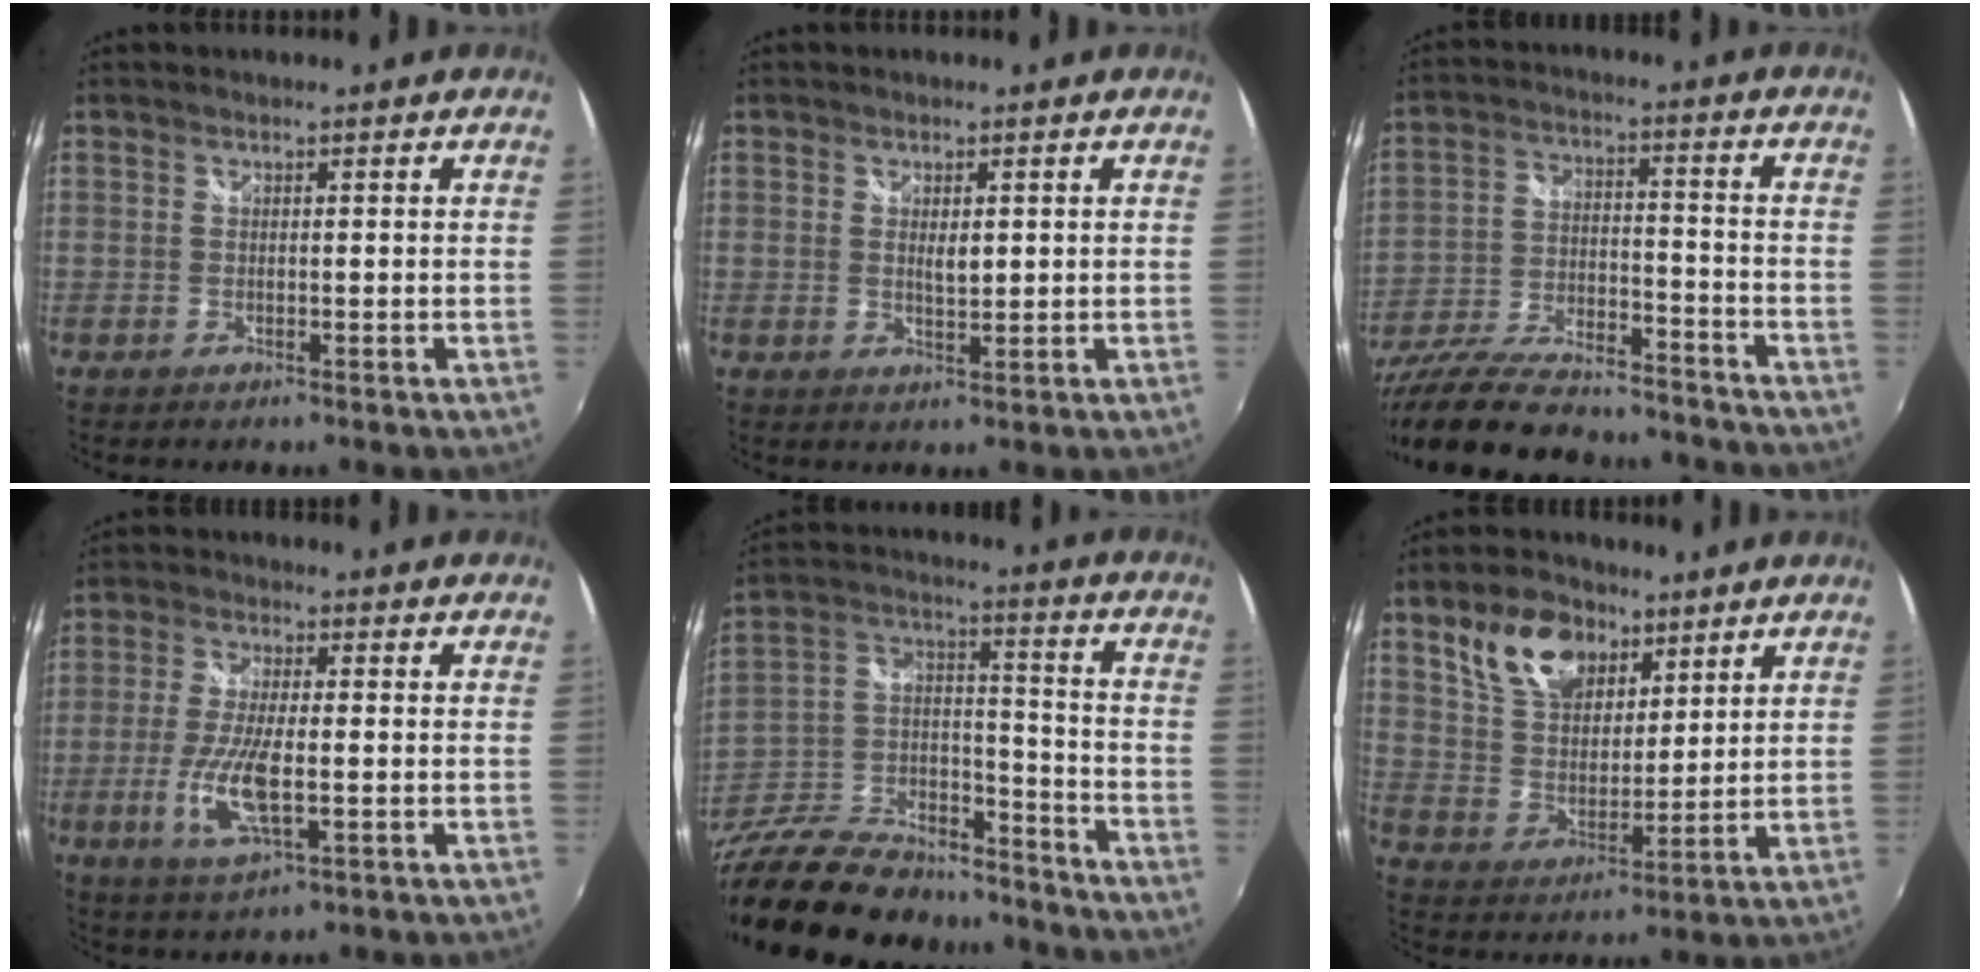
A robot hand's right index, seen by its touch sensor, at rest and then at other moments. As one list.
[{"total": 2.5, "force": [0.6, 1.1, 2.2], "torque": [-0.035, -0.003, 0.010]}, {"total": 25.9, "force": [-21.6, 7.5, 12.1], "torque": [-0.239, -0.035, -0.329]}, {"total": 9.8, "force": [-2.4, 2.7, 9.1], "torque": [-0.188, -0.014, -0.046]}, {"total": 29.1, "force": [-22.3, 12.8, 13.6], "torque": [-0.302, 0.029, -0.342]}, {"total": 12.3, "force": [7.2, 7.4, 6.8], "torque": [-0.130, 0.023, 0.139]}]